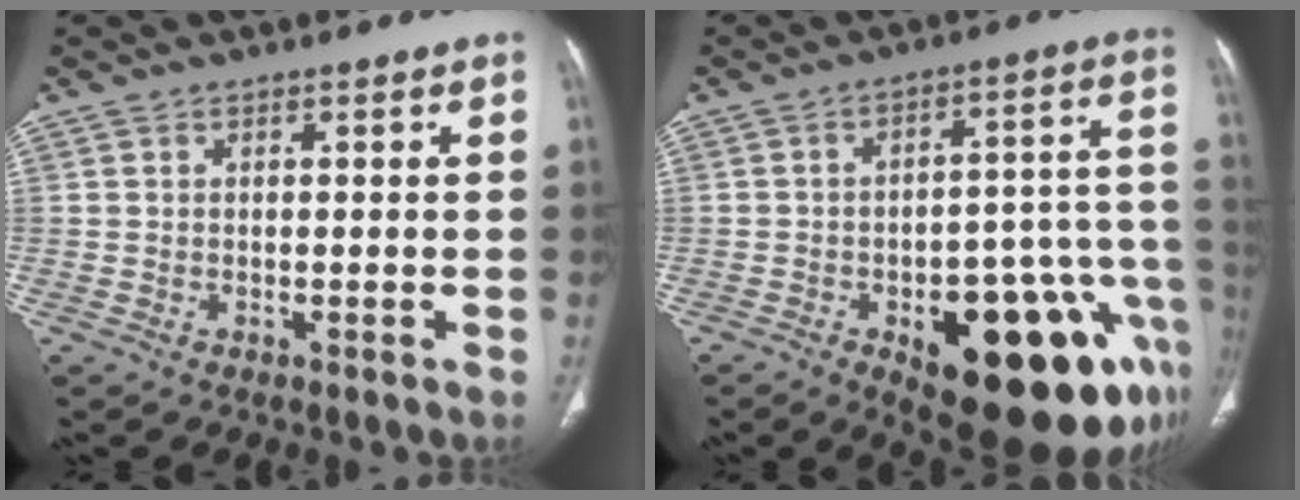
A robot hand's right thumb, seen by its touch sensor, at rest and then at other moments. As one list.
[{"total": 27.1, "force": [-12.0, 11.4, 21.5], "torque": [-0.200, 0.073, -0.150]}]